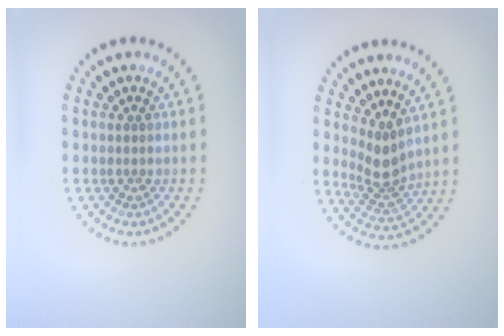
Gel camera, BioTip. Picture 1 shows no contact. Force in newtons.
{"total": 2.9, "press": 2.0, "slide": 2.0}